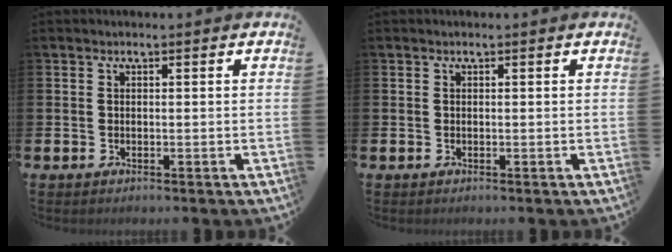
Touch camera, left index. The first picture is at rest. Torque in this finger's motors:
{"motor_torque": [-0.07, 0.01, 0.01, 0.01]}